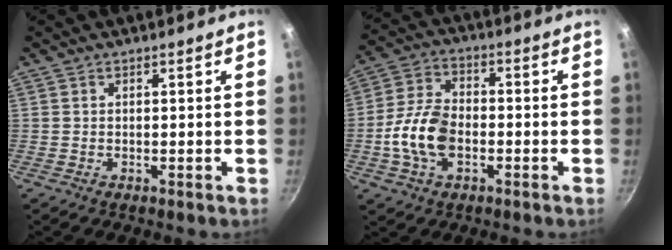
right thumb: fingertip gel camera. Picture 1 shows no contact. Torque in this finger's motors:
{"motor_torque": [1.68, 2.17, 1.34, -0.79, 0.13]}